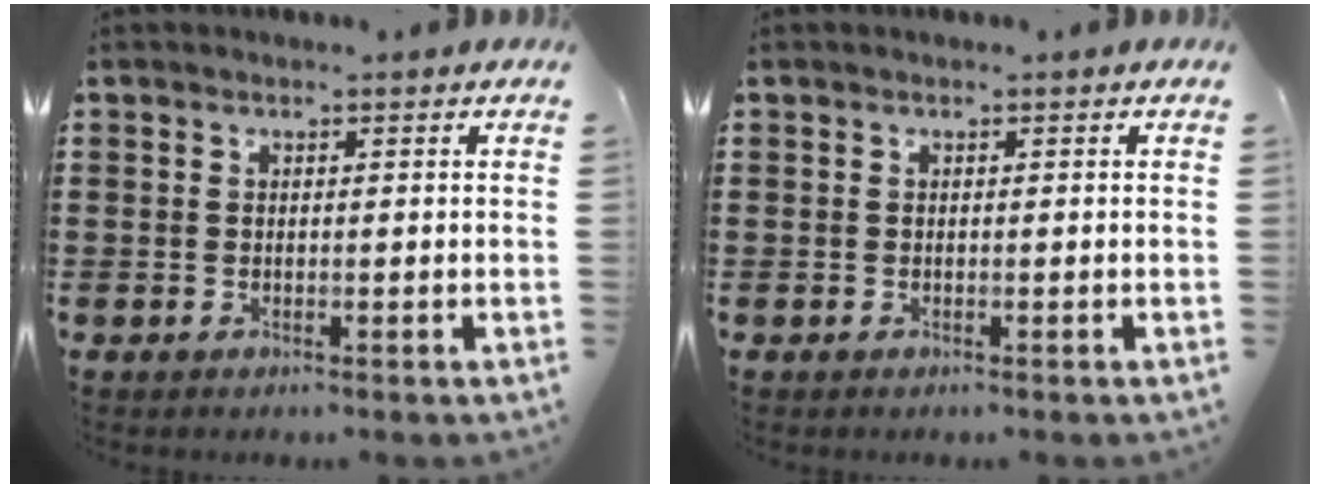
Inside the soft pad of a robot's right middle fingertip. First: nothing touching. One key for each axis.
{"total": 0.0}